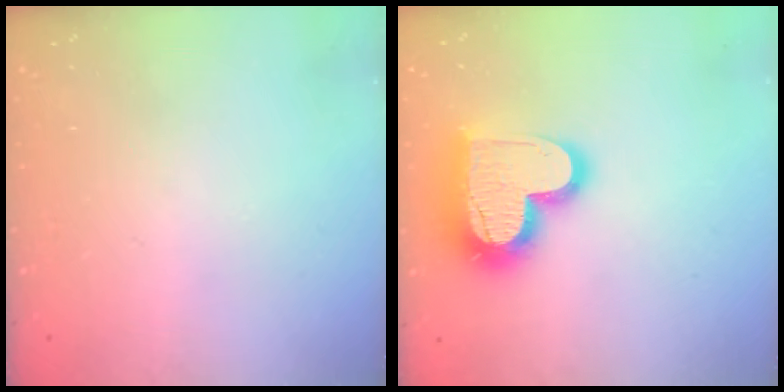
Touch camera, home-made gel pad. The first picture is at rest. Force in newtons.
{"total": 17.8, "press": 17.7, "slide": 1.5}